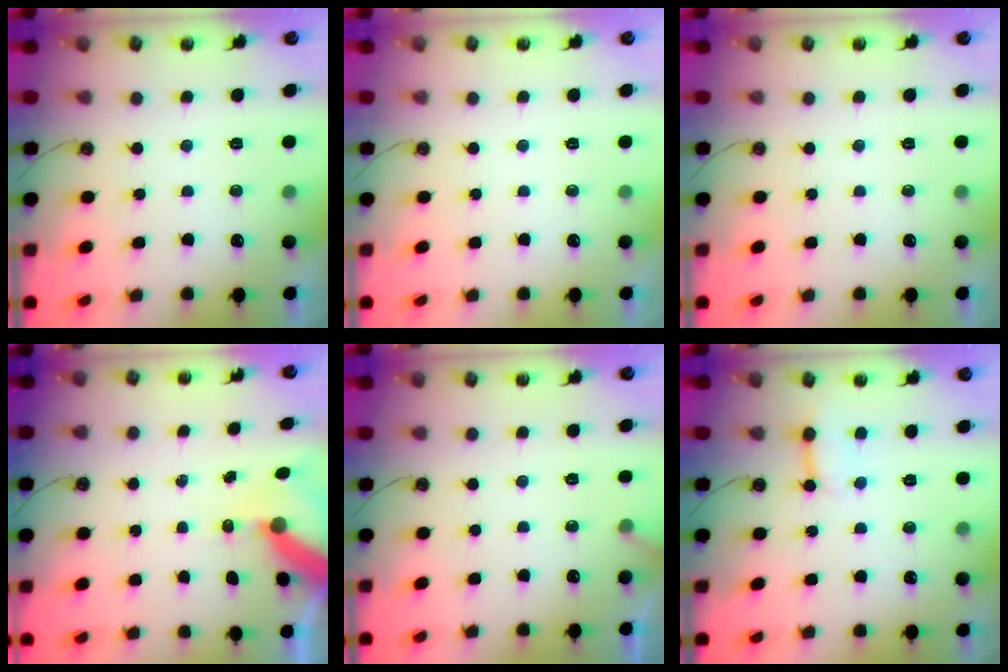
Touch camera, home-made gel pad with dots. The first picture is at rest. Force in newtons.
{"total": 0.0}
{"total": 0.0}
{"total": 8.2, "press": 8.1, "slide": 0.9}
{"total": 3.9, "press": 3.9, "slide": 0.2}
{"total": 6.2, "press": 6.2, "slide": 0.5}